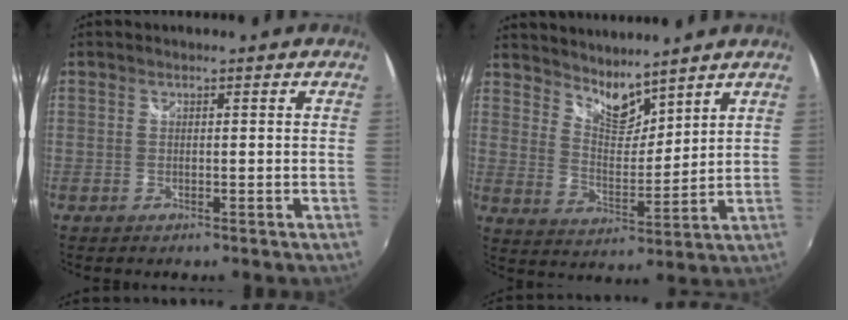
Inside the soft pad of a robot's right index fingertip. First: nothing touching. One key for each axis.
{"total": 7.6, "fx": 6.7, "fy": 2.0, "fz": 2.8, "tx": -0.040, "ty": -0.008, "tz": 0.123}